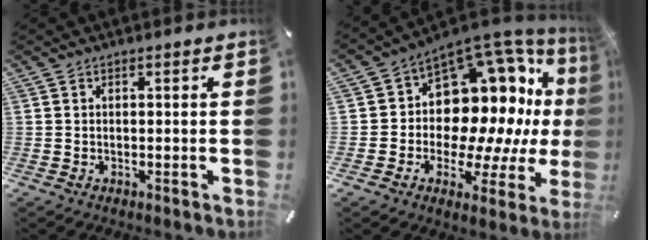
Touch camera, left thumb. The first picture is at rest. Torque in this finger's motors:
{"motor_torque": [1.62, 2.55, 1.61, -0.61, 0.36]}